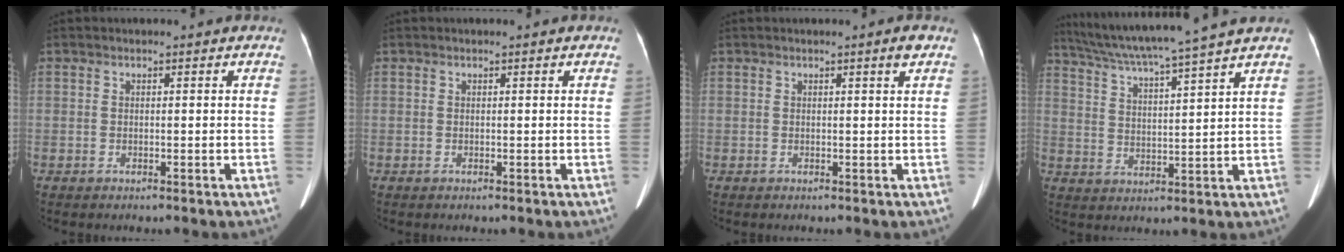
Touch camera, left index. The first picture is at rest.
{"total": 0.0}
{"total": 1.0, "force": [0.4, -0.2, 0.8], "torque": [-0.016, -0.005, 0.006]}
{"total": 14.2, "force": [12.2, -2.1, 7.1], "torque": [-0.125, 0.003, 0.191]}